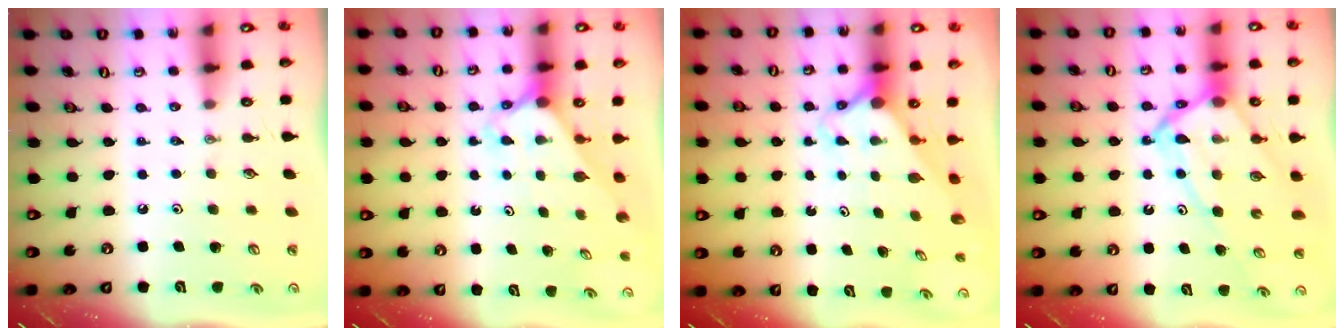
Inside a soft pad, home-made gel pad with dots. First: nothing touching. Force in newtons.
{"total": 2.3, "press": 2.3, "slide": 0.2}
{"total": 2.5, "press": 2.5, "slide": 0.2}
{"total": 12.6, "press": 12.6, "slide": 1.5}